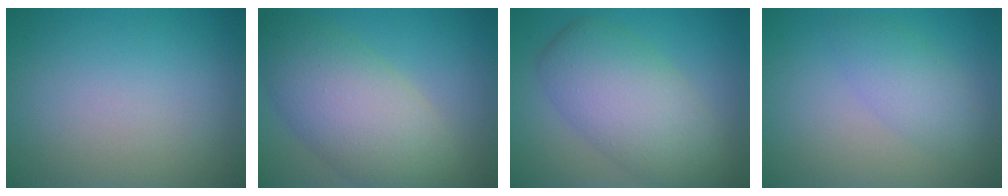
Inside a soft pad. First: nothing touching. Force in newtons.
{"total": 8.6, "press": 8.6, "slide": 0.4}
{"total": 7.3, "press": 7.3, "slide": 0.2}
{"total": 2.8, "press": 2.8, "slide": 0.2}